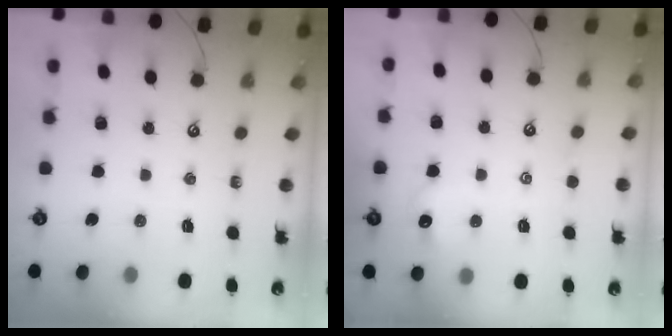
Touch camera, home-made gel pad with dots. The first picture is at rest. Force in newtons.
{"total": 2.4, "press": 2.4, "slide": 0.4}